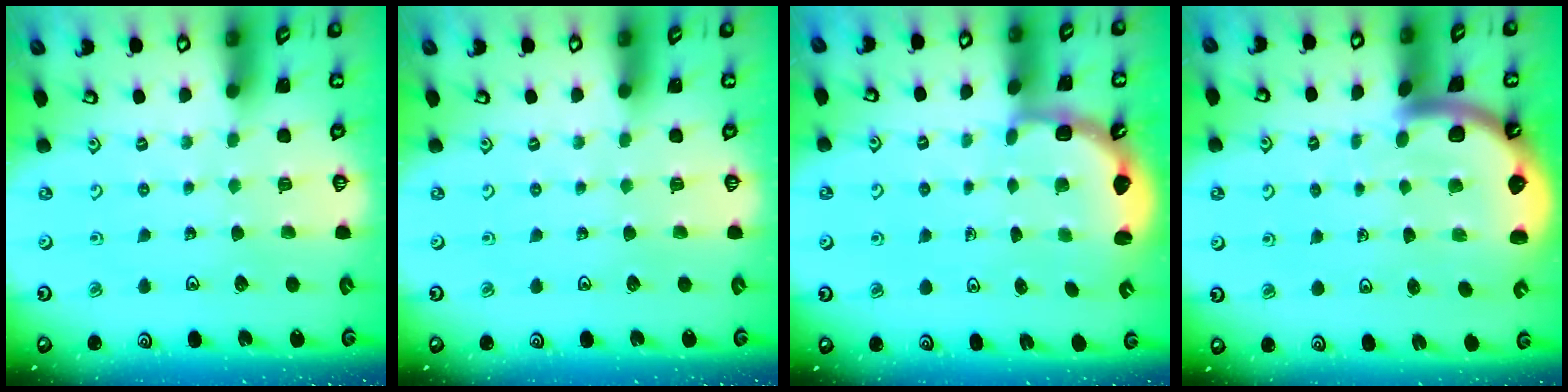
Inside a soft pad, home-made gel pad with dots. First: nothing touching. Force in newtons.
{"total": 0.0}
{"total": 3.2, "press": 2.3, "slide": 2.2}
{"total": 5.0, "press": 4.9, "slide": 0.7}